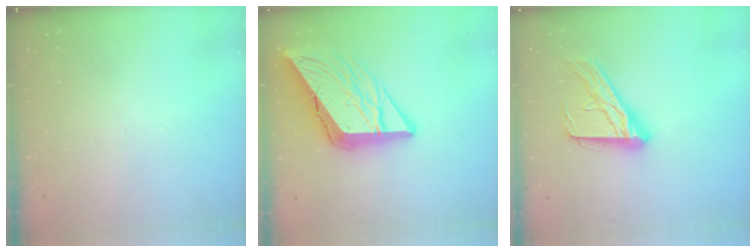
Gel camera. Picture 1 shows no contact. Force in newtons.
{"total": 15.9, "press": 15.8, "slide": 1.7}
{"total": 16.5, "press": 16.4, "slide": 1.5}